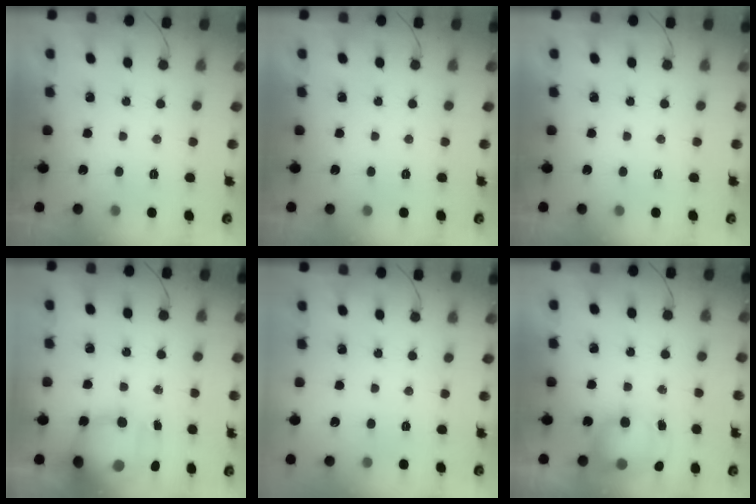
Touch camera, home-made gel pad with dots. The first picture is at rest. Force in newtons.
{"total": 0.0}
{"total": 0.0}
{"total": 15.4, "press": 14.8, "slide": 4.4}
{"total": 0.0}
{"total": 11.1, "press": 8.8, "slide": 6.8}